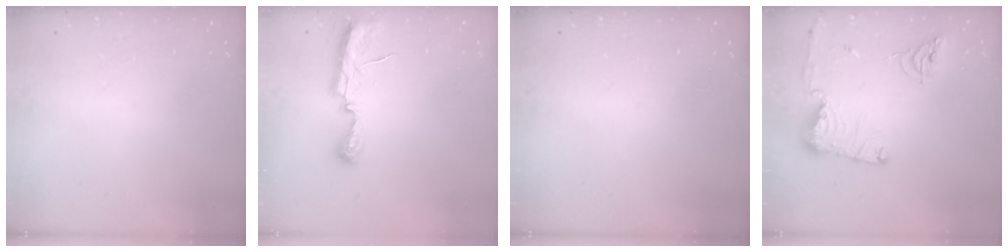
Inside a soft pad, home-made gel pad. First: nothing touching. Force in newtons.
{"total": 7.0, "press": 7.0, "slide": 0.5}
{"total": 0.0}
{"total": 13.7, "press": 13.6, "slide": 1.5}